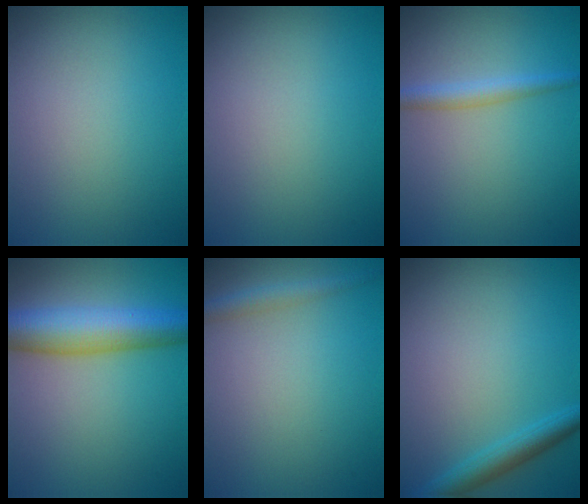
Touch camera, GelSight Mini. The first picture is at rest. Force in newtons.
{"total": 0.0}
{"total": 2.1, "press": 2.1, "slide": 0.1}
{"total": 7.7, "press": 7.7, "slide": 0.2}
{"total": 1.8, "press": 1.8, "slide": 0.1}
{"total": 2.7, "press": 2.7, "slide": 0.1}